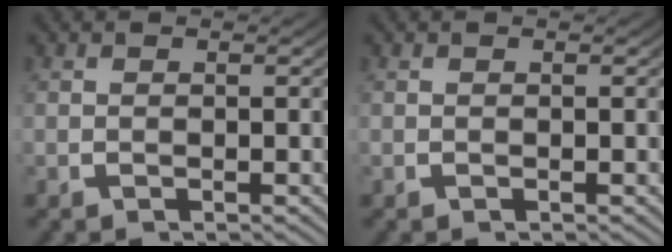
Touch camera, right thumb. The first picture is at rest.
{"total": 0.0}